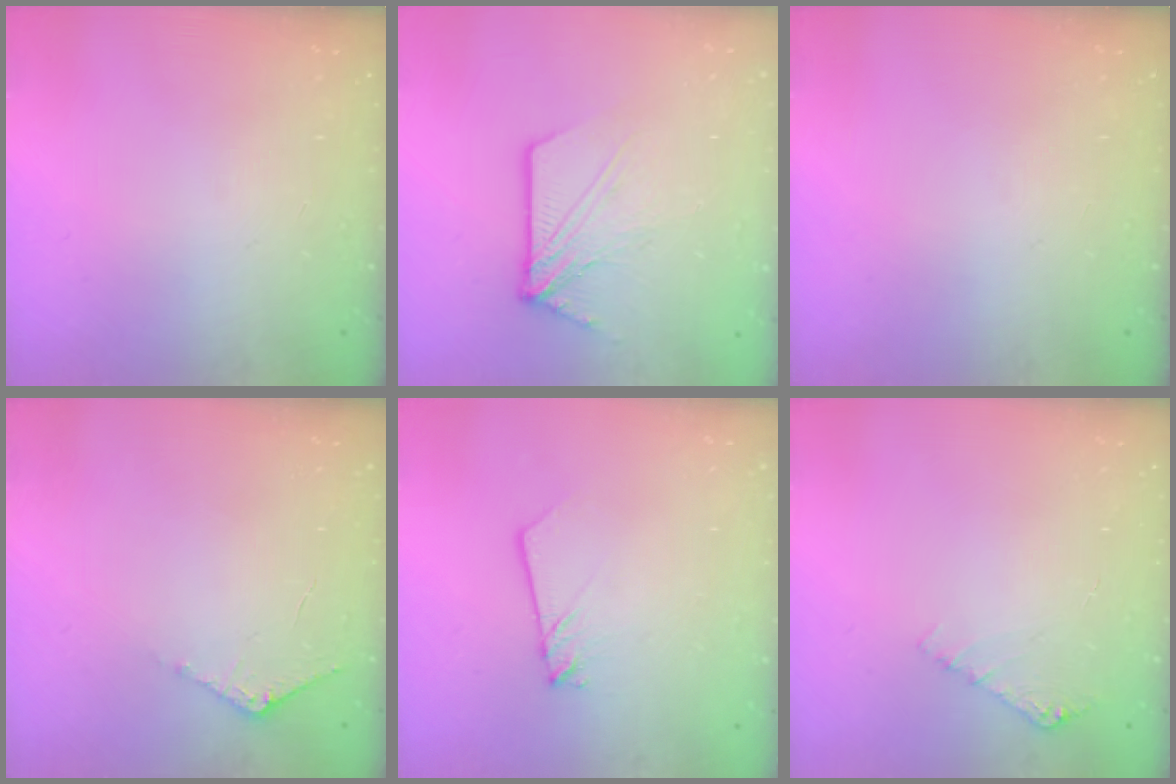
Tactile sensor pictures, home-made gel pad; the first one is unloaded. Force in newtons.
{"total": 10.0, "press": 10.0, "slide": 0.8}
{"total": 0.0}
{"total": 5.7, "press": 5.7, "slide": 0.6}
{"total": 2.5, "press": 2.5, "slide": 0.1}
{"total": 4.3, "press": 4.3, "slide": 0.5}